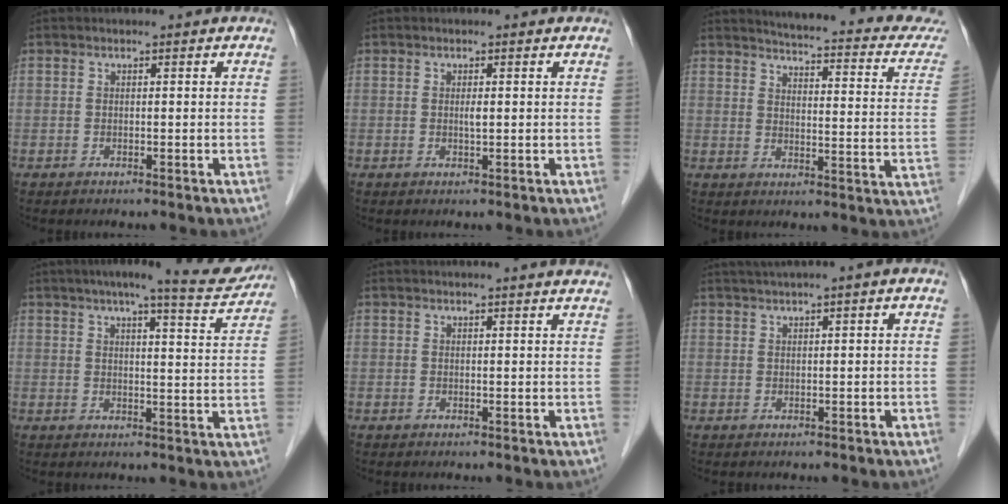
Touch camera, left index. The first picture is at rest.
{"total": 0.9, "force": [-0.1, 0.1, 0.9], "torque": [-0.020, -0.006, -0.003]}
{"total": 19.3, "force": [17.7, 2.4, 7.4], "torque": [-0.086, -0.067, 0.187]}
{"total": 12.0, "force": [10.5, 0.8, 5.8], "torque": [-0.074, -0.010, 0.120]}
{"total": 6.8, "force": [6.2, -0.5, 2.6], "torque": [-0.030, 0.017, 0.056]}
{"total": 3.8, "force": [2.4, -0.6, 2.9], "torque": [-0.053, 0.016, 0.044]}